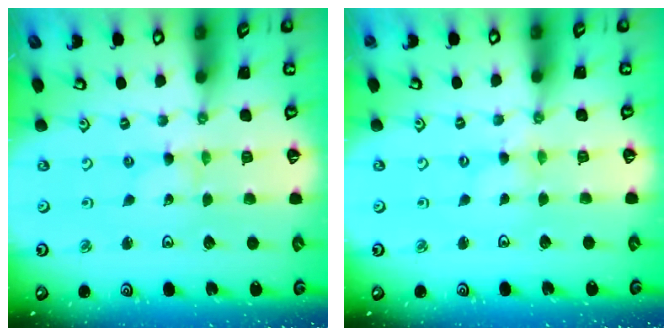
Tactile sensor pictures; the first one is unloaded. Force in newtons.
{"total": 0.0}